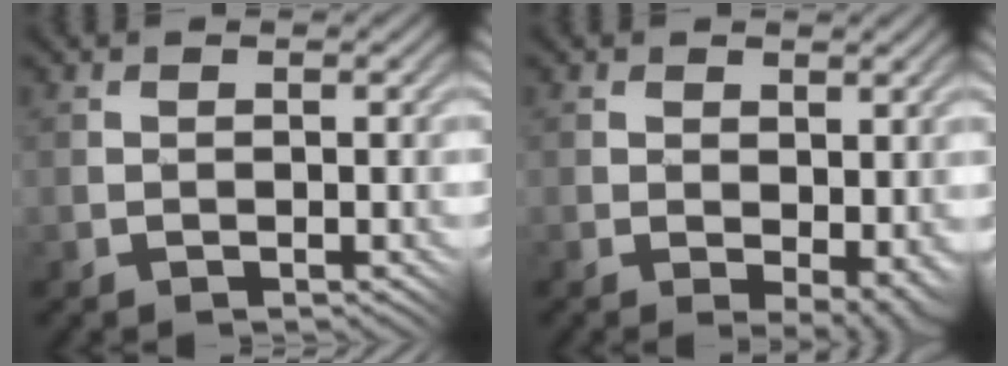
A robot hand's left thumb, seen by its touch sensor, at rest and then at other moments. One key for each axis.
{"total": 3.2, "fx": -0.3, "fy": 1.9, "fz": 2.5, "tx": -0.045, "ty": -0.013, "tz": 0.004}